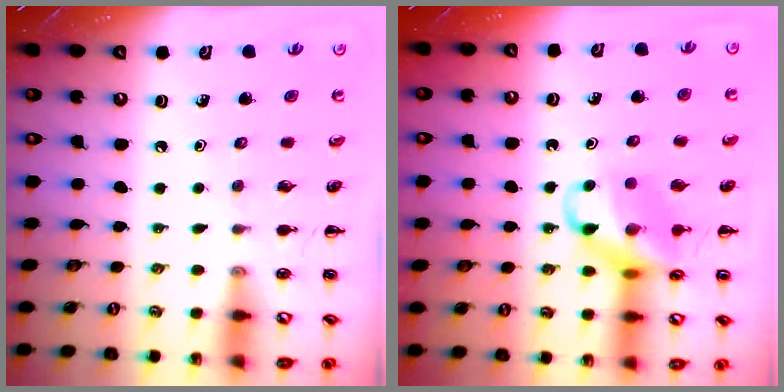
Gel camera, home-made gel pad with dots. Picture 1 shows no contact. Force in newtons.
{"total": 13.1, "press": 12.9, "slide": 1.9}